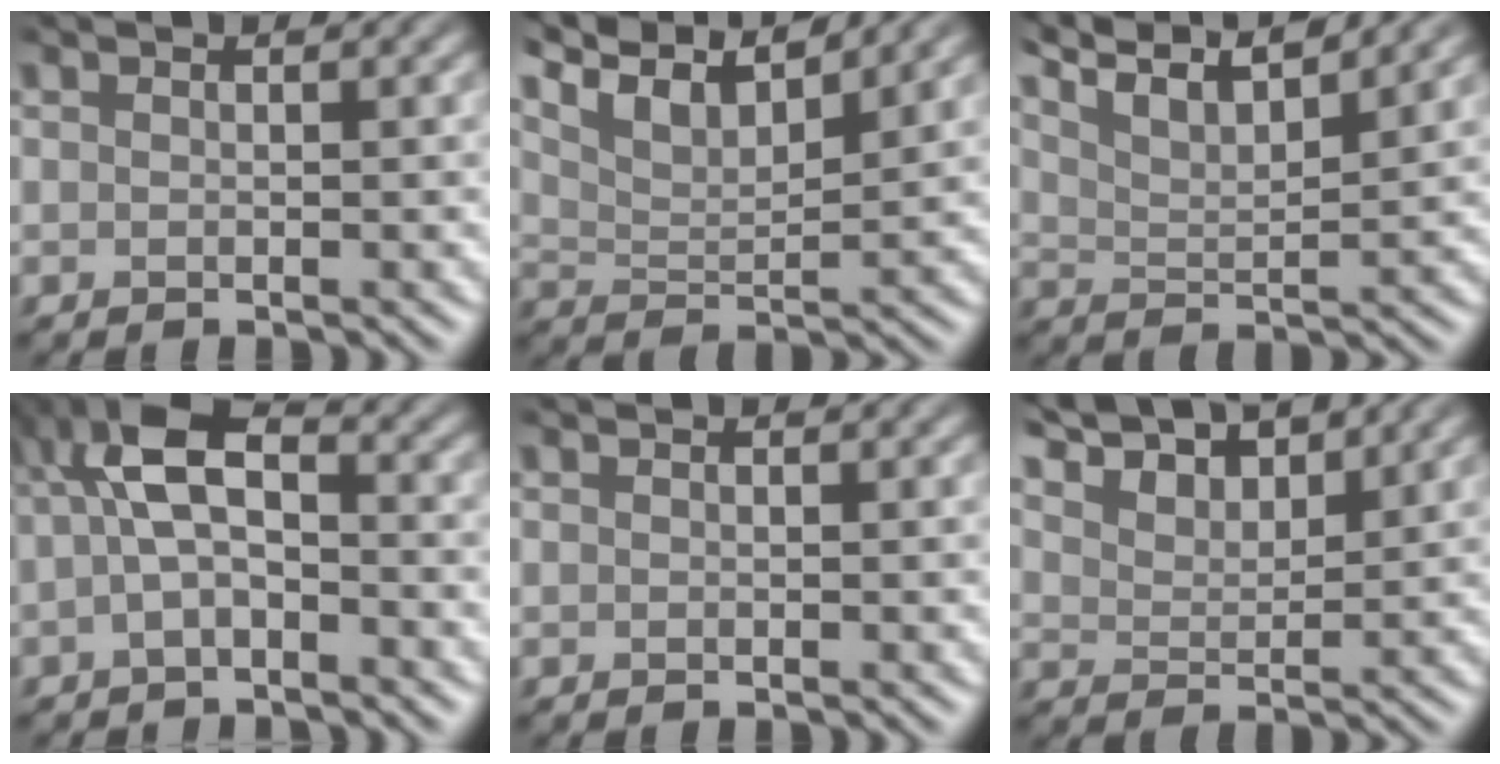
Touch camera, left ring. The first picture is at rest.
{"total": 7.4, "force": [6.2, 1.3, 3.8], "torque": [-0.076, 0.013, 0.099]}
{"total": 8.9, "force": [7.5, 1.6, 4.6], "torque": [-0.074, 0.023, 0.089]}
{"total": 4.6, "force": [-0.5, 2.2, 4.0], "torque": [-0.080, 0.017, -0.019]}
{"total": 0.0}
{"total": 7.7, "force": [6.7, 2.4, 3.0], "torque": [-0.073, 0.014, 0.104]}